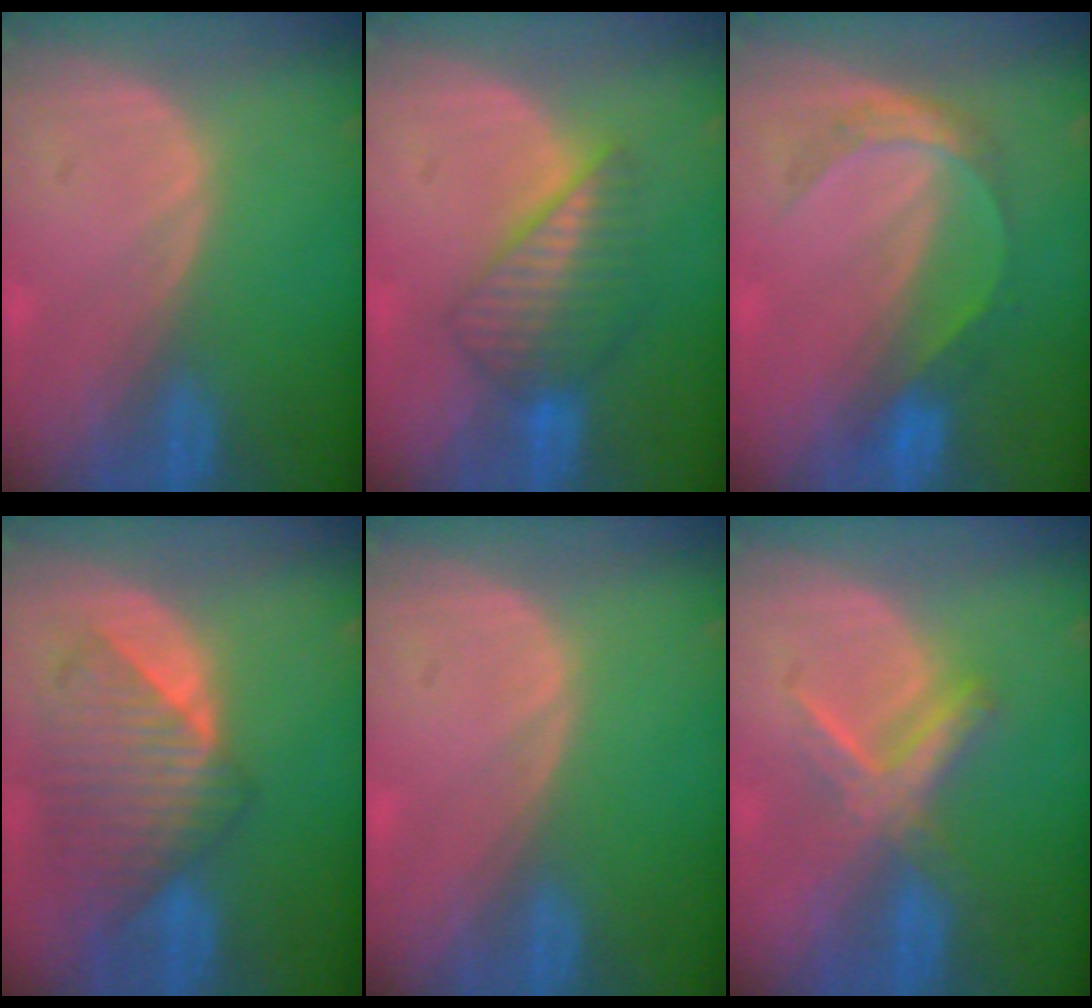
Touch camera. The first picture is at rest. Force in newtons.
{"total": 6.3, "press": 6.2, "slide": 0.6}
{"total": 4.8, "press": 4.7, "slide": 1.0}
{"total": 8.9, "press": 8.0, "slide": 3.7}
{"total": 0.0}
{"total": 5.5, "press": 5.4, "slide": 1.1}